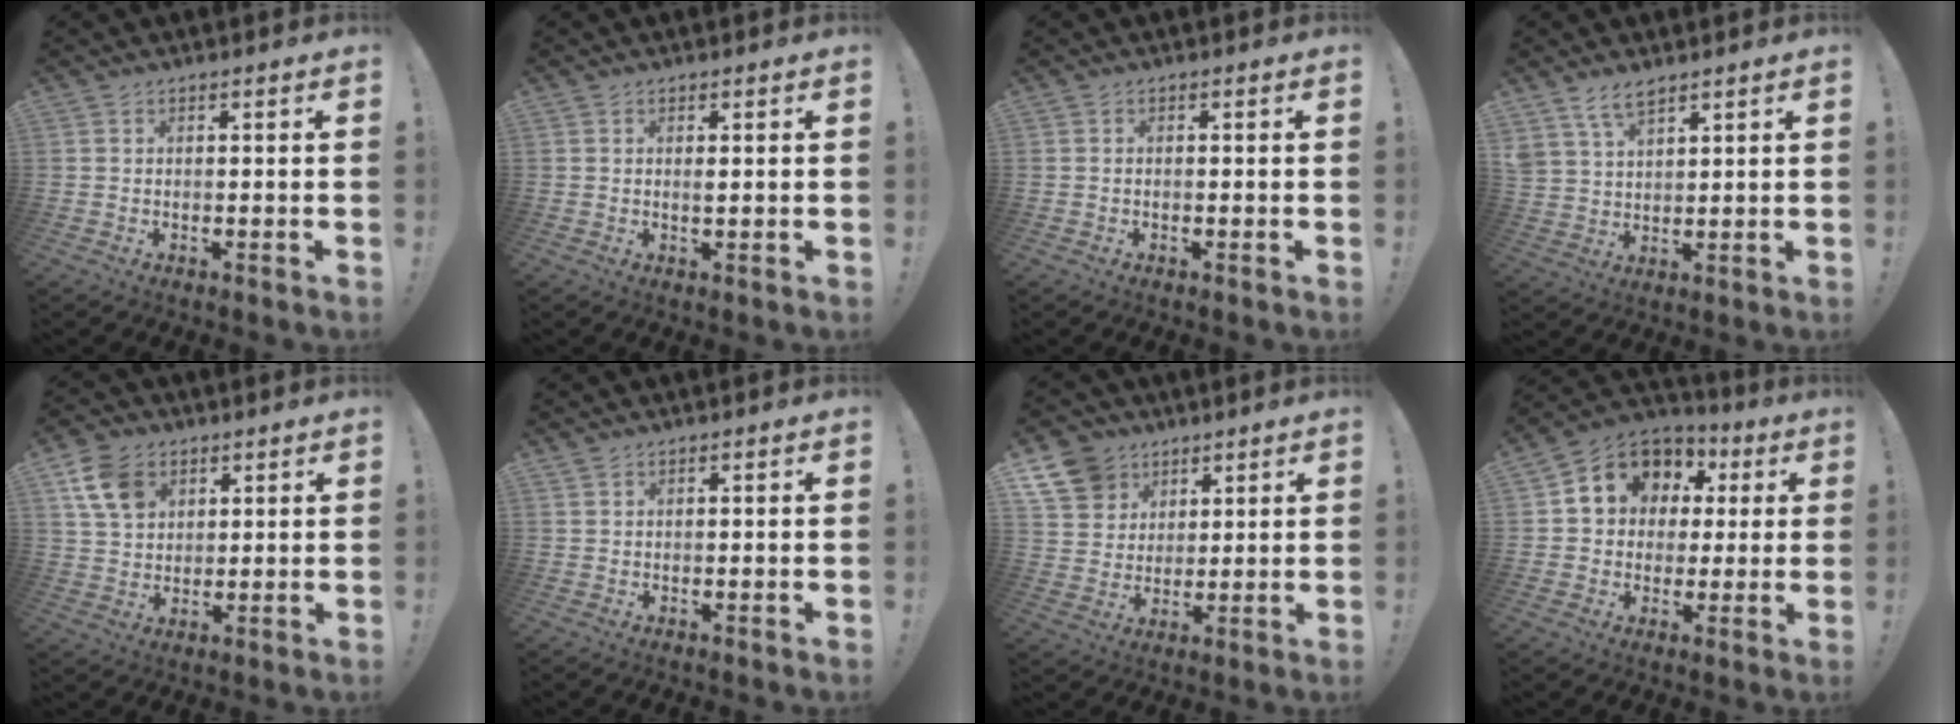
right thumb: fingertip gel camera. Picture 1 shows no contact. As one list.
[{"total": 0.9, "force": [0.3, 0.0, 0.9], "torque": [-0.003, -0.006, 0.002]}, {"total": 0.6, "force": [-0.4, 0.1, 0.3], "torque": [-0.009, 0.001, -0.008]}, {"total": 6.8, "force": [4.9, 3.0, 3.5], "torque": [-0.068, -0.019, 0.095]}, {"total": 11.0, "force": [5.1, 7.9, 5.6], "torque": [-0.102, -0.011, 0.101]}, {"total": 0.7, "force": [0.5, 0.4, 0.1], "torque": [0.006, -0.003, 0.009]}, {"total": 11.7, "force": [6.7, 9.1, 3.0], "torque": [-0.047, -0.043, 0.135]}, {"total": 11.2, "force": [3.4, 9.7, 4.5], "torque": [-0.062, -0.018, 0.068]}]